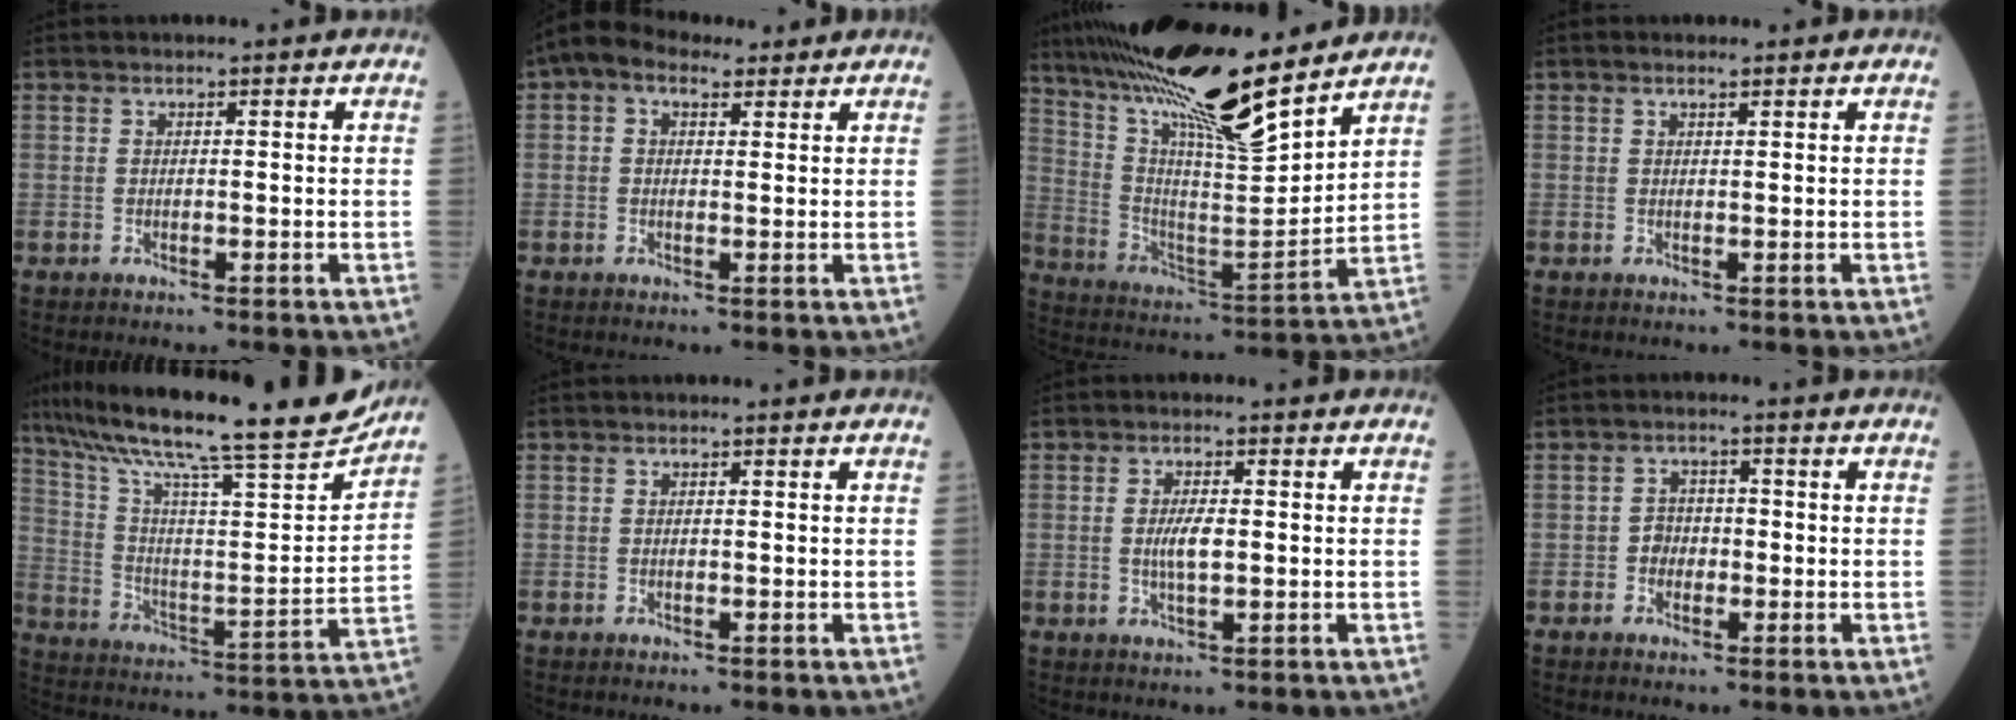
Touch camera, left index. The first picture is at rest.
{"total": 5.3, "force": [3.1, 3.0, 3.1], "torque": [-0.069, 0.041, 0.056]}
{"total": 20.4, "force": [16.3, 1.6, 12.2], "torque": [-0.216, 0.000, 0.290]}
{"total": 0.7, "force": [0.6, 0.1, 0.4], "torque": [-0.014, 0.004, 0.011]}
{"total": 24.5, "force": [20.7, 1.4, 13.1], "torque": [-0.227, -0.020, 0.312]}
{"total": 0.0}
{"total": 3.5, "force": [-0.1, 0.8, 3.4], "torque": [-0.070, -0.003, -0.001]}
{"total": 2.5, "force": [-0.7, 2.0, 1.3], "torque": [-0.019, 0.008, -0.016]}